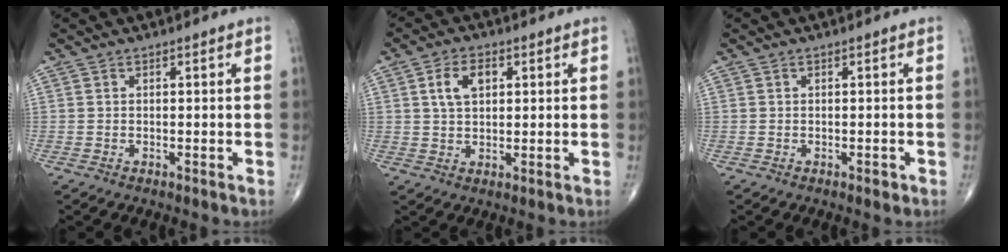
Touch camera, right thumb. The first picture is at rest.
{"total": 5.7, "force": [1.7, 3.5, 4.2], "torque": [-0.070, 0.004, 0.030]}
{"total": 0.8, "force": [-0.4, 0.4, 0.6], "torque": [-0.006, 0.000, -0.005]}